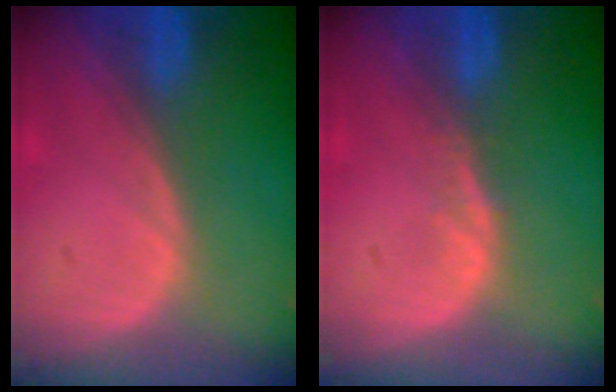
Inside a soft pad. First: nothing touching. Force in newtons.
{"total": 1.1, "press": 1.1, "slide": 0.1}